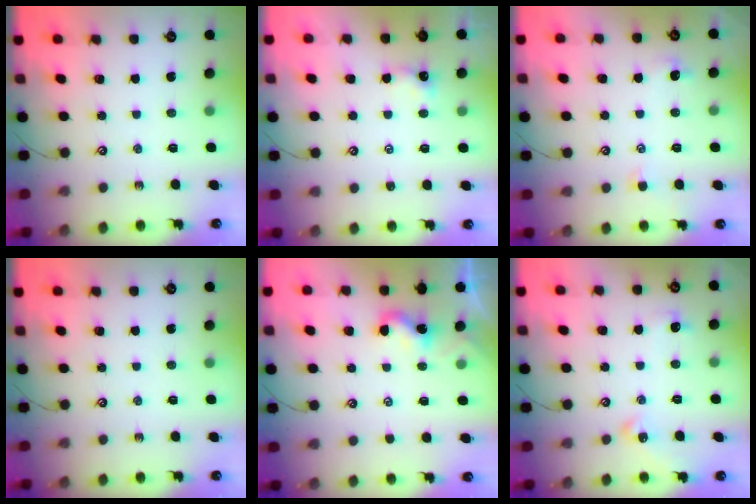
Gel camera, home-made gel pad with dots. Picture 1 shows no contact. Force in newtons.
{"total": 0.0}
{"total": 1.3, "press": 1.0, "slide": 0.8}
{"total": 0.0}
{"total": 1.1, "press": 1.1, "slide": 0.3}
{"total": 3.2, "press": 3.2, "slide": 0.6}